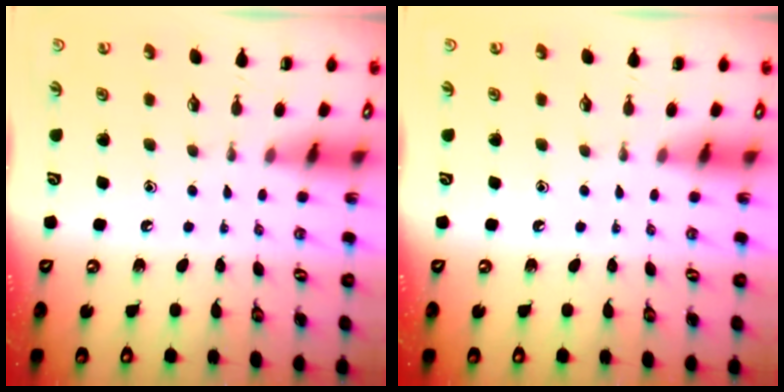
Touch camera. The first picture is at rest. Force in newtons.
{"total": 0.0}